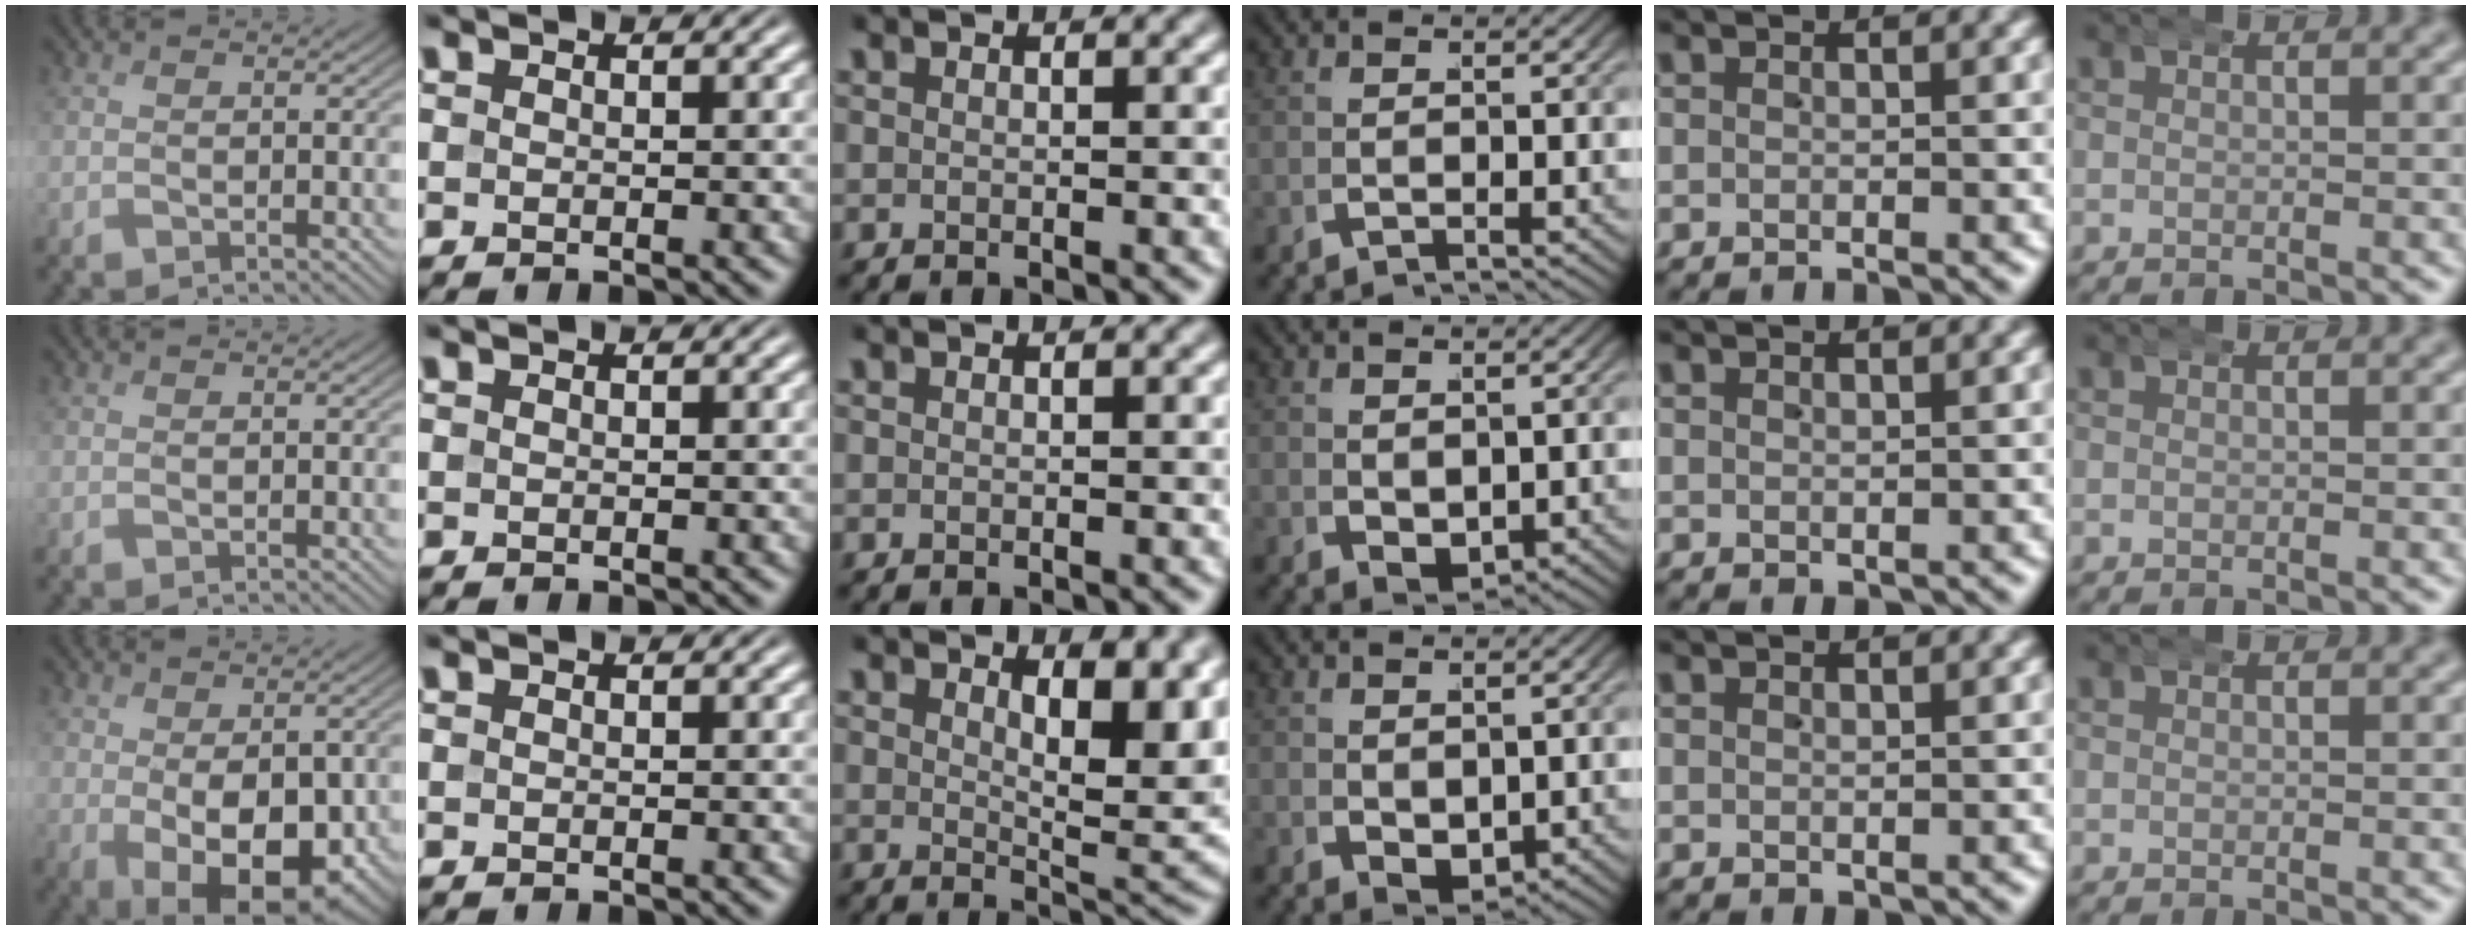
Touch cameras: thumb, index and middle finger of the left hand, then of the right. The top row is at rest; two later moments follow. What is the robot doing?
{"motion": "wrap", "object": "arm wrap"}